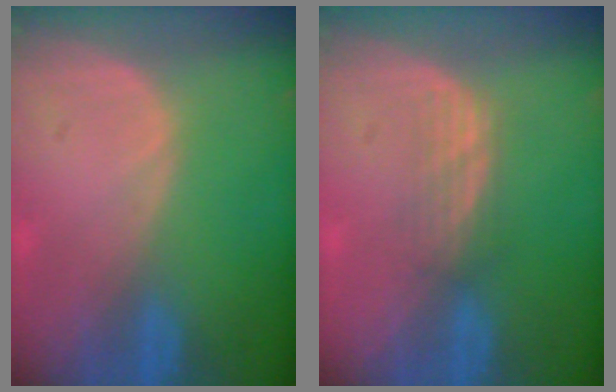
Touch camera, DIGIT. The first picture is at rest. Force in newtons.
{"total": 2.8, "press": 2.6, "slide": 1.0}